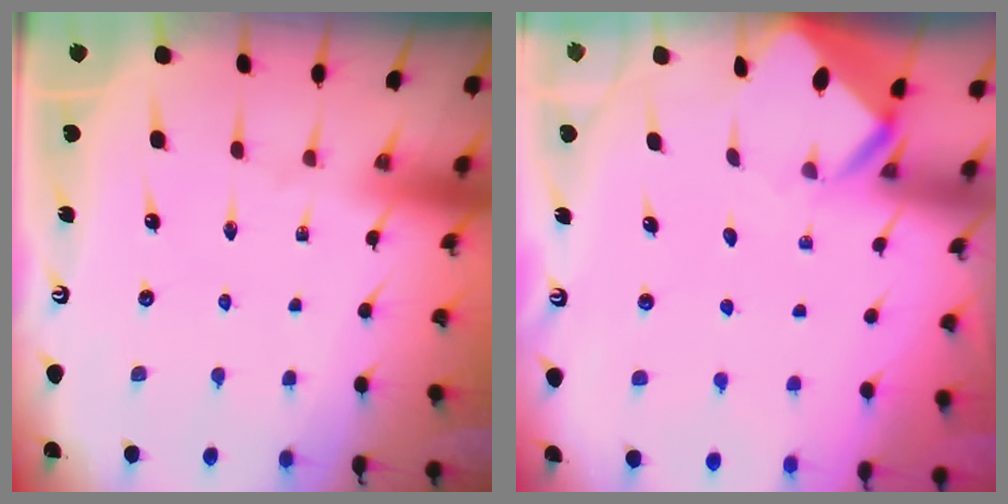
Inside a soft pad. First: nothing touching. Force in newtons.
{"total": 3.1, "press": 3.1, "slide": 0.2}